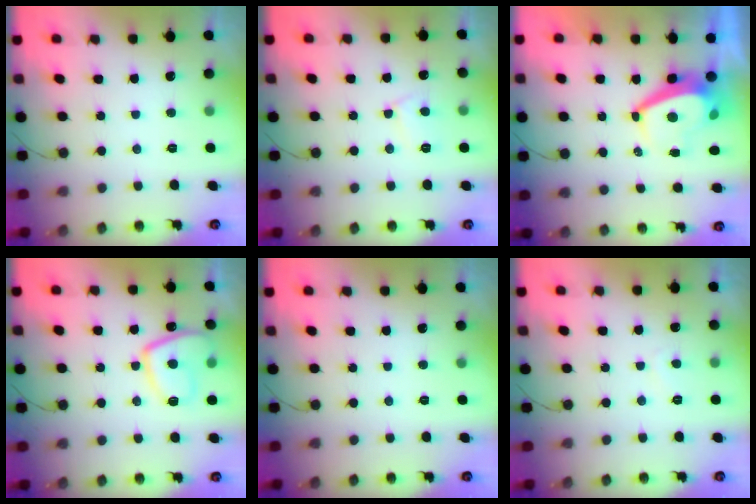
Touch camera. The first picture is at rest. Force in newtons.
{"total": 5.5, "press": 5.5, "slide": 0.4}
{"total": 6.7, "press": 6.7, "slide": 0.8}
{"total": 11.0, "press": 10.9, "slide": 1.2}
{"total": 0.0}
{"total": 1.9, "press": 1.8, "slide": 0.6}